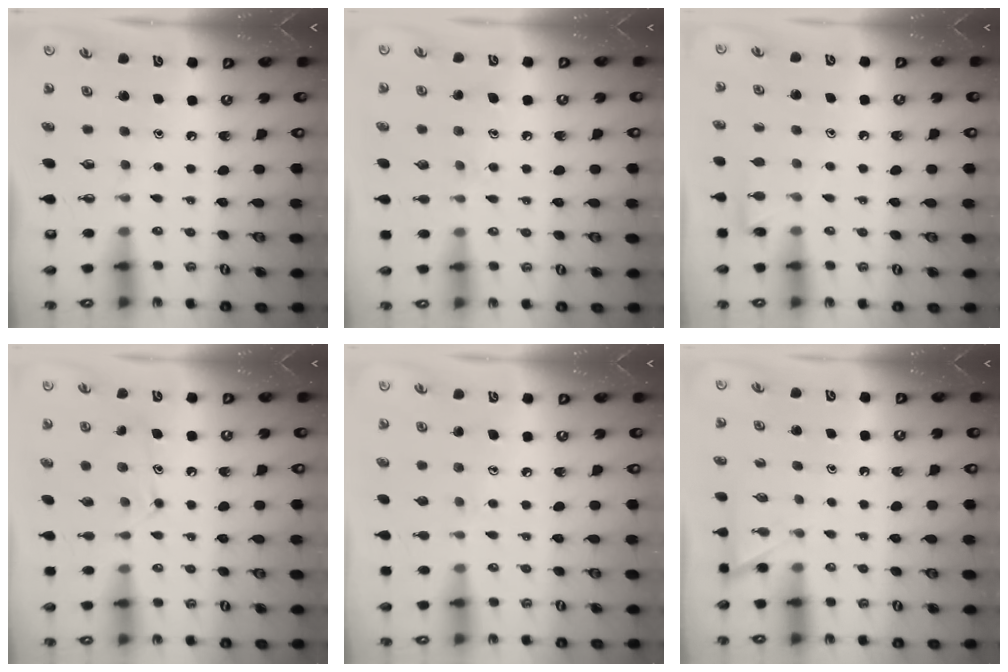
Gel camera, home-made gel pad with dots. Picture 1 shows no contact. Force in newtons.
{"total": 7.3, "press": 7.3, "slide": 0.5}
{"total": 6.2, "press": 6.2, "slide": 0.6}
{"total": 10.6, "press": 10.6, "slide": 0.0}
{"total": 6.2, "press": 6.2, "slide": 0.6}
{"total": 3.1, "press": 3.1, "slide": 0.4}